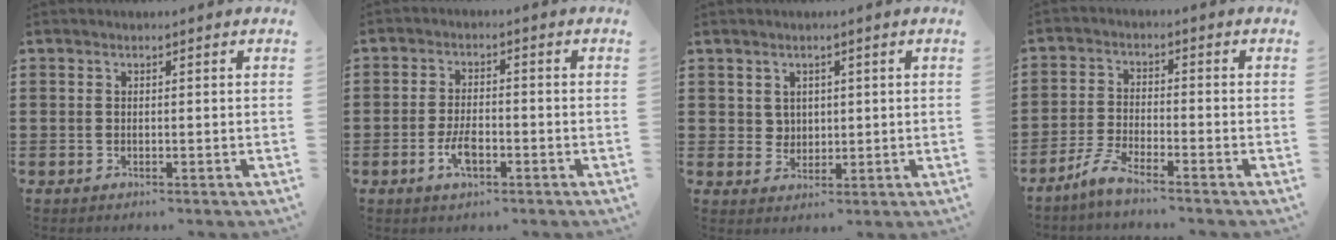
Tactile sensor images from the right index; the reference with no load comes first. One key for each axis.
{"total": 4.3, "fx": -1.8, "fy": 1.9, "fz": 3.4, "tx": -0.079, "ty": -0.001, "tz": -0.038}
{"total": 2.7, "fx": 1.4, "fy": 2.3, "fz": 0.5, "tx": -0.018, "ty": 0.011, "tz": 0.026}
{"total": 4.2, "fx": -3.6, "fy": 0.2, "fz": 2.1, "tx": -0.065, "ty": -0.007, "tz": -0.077}